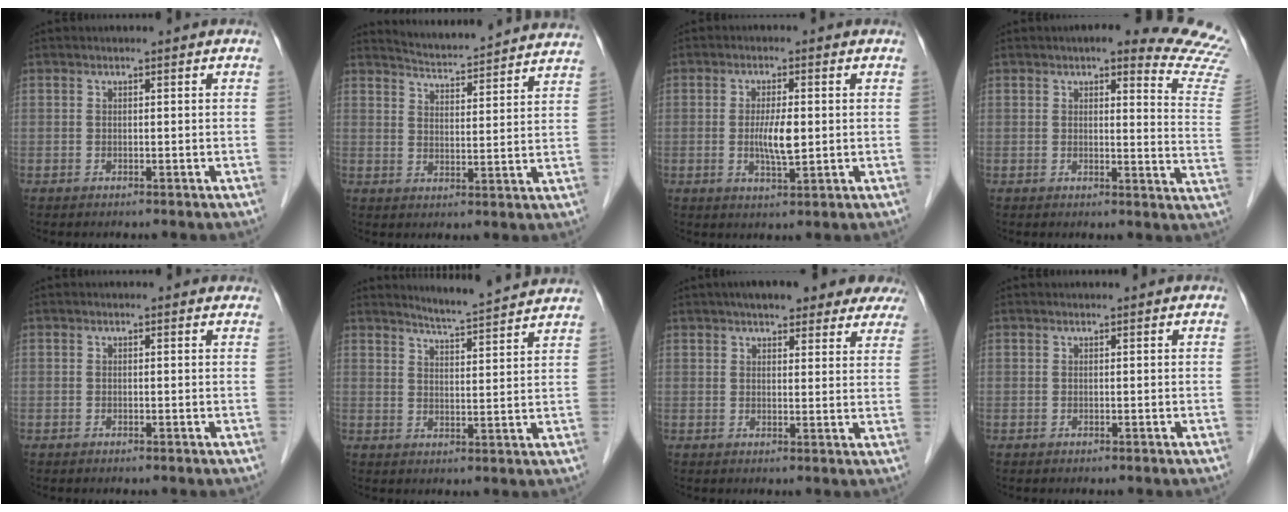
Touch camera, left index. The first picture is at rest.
{"total": 17.1, "force": [16.6, 0.9, 4.2], "torque": [-0.062, -0.023, 0.208]}
{"total": 4.6, "force": [-0.2, 1.0, 4.4], "torque": [-0.081, -0.008, -0.002]}
{"total": 15.0, "force": [13.5, 1.9, 6.1], "torque": [-0.043, -0.072, 0.119]}
{"total": 1.1, "force": [0.7, 0.8, 0.1], "torque": [0.010, 0.002, -0.001]}
{"total": 9.1, "force": [8.8, -0.9, 2.3], "torque": [-0.049, -0.001, 0.120]}
{"total": 15.1, "force": [12.6, 4.4, 7.0], "torque": [-0.066, 0.022, 0.146]}
{"total": 0.8, "force": [0.8, 0.1, 0.1], "torque": [0.001, 0.009, 0.013]}